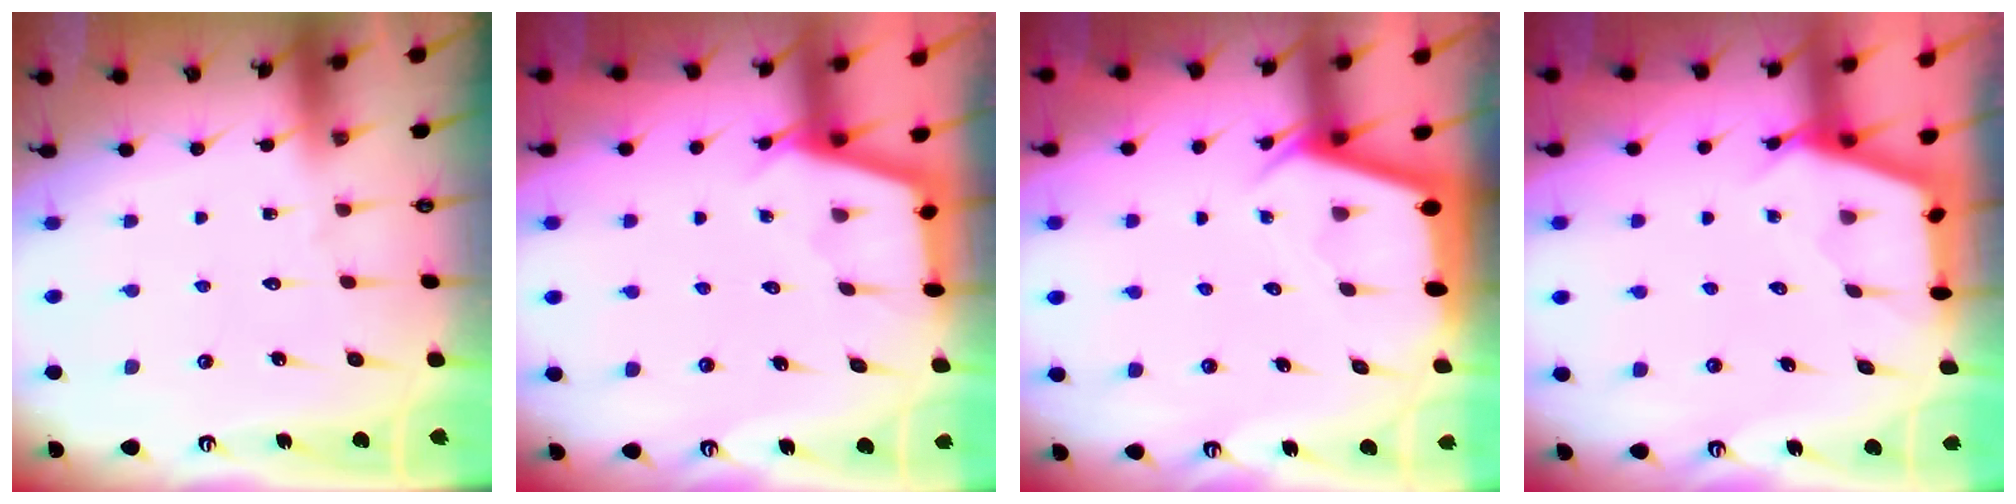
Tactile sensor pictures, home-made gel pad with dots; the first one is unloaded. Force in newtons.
{"total": 2.9, "press": 2.9, "slide": 0.3}
{"total": 2.3, "press": 2.3, "slide": 0.2}
{"total": 3.0, "press": 3.0, "slide": 0.3}